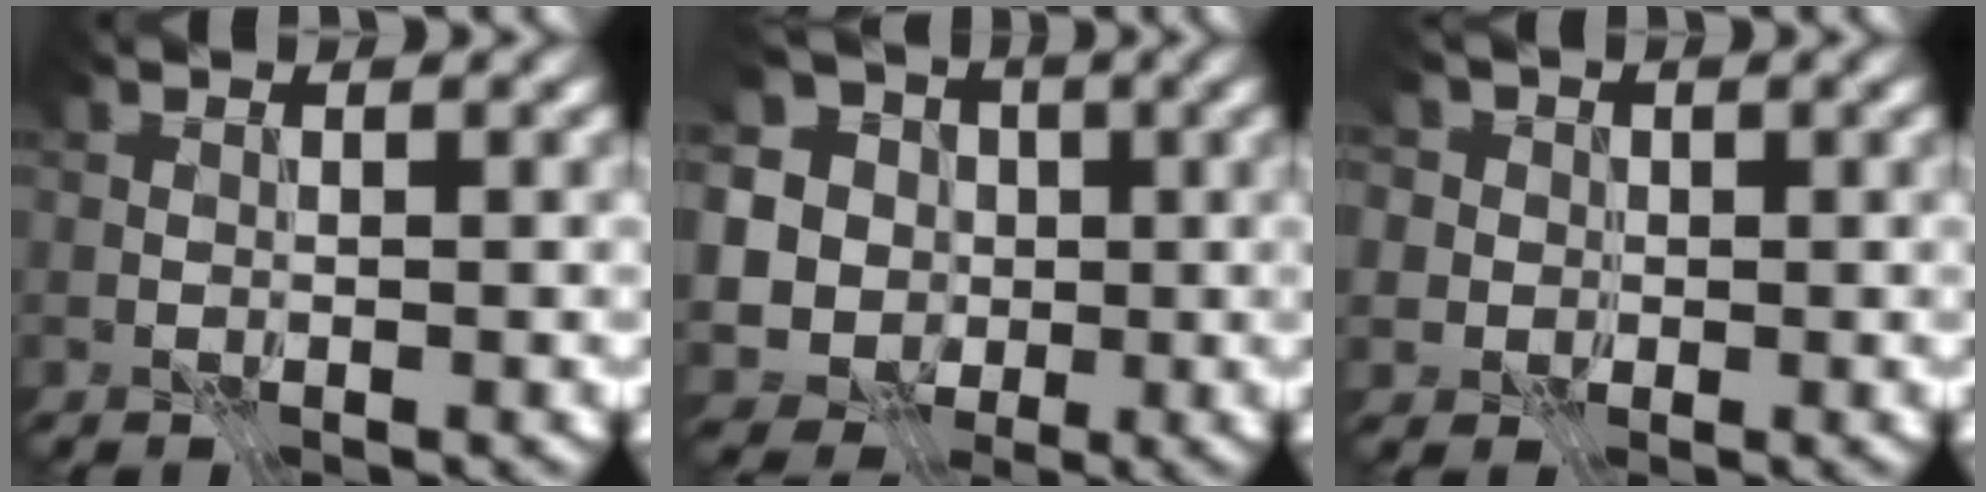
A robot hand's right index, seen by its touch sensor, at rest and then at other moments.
{"total": 9.7, "force": [1.0, 8.9, 3.6], "torque": [-0.104, 0.032, -0.010]}
{"total": 5.5, "force": [1.9, 4.8, 1.7], "torque": [-0.030, 0.025, 0.003]}